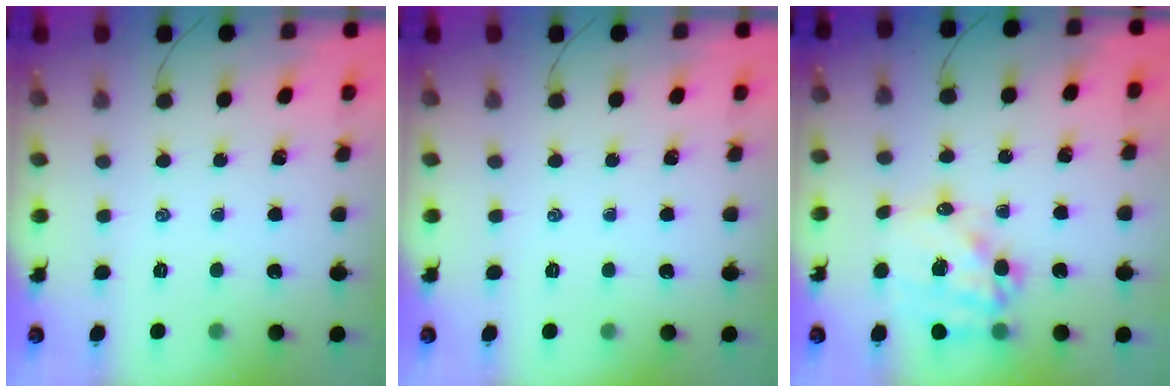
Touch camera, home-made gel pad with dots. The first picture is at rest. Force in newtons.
{"total": 0.0}
{"total": 15.9, "press": 15.4, "slide": 3.8}